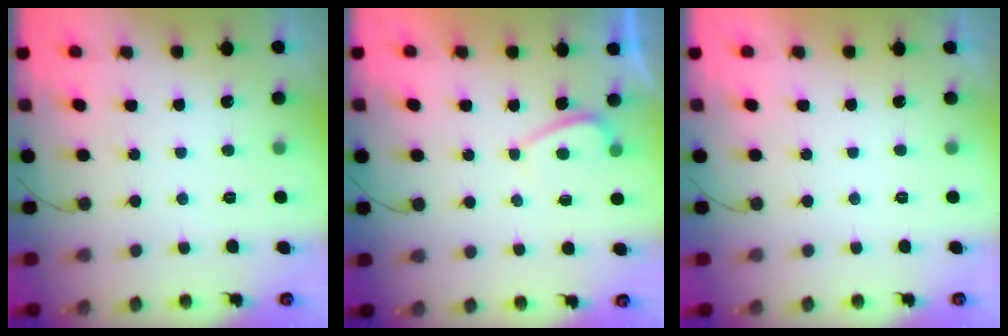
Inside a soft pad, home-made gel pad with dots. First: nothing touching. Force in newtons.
{"total": 1.6, "press": 1.5, "slide": 0.6}
{"total": 2.4, "press": 2.3, "slide": 0.4}